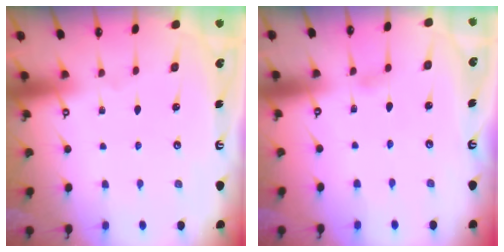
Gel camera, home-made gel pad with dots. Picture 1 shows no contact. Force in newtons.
{"total": 2.9, "press": 2.9, "slide": 0.4}